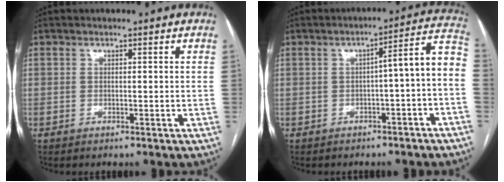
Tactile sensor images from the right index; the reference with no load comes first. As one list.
[{"total": 8.1, "force": [-2.4, 0.8, 7.7], "torque": [-0.087, 0.038, -0.036]}]